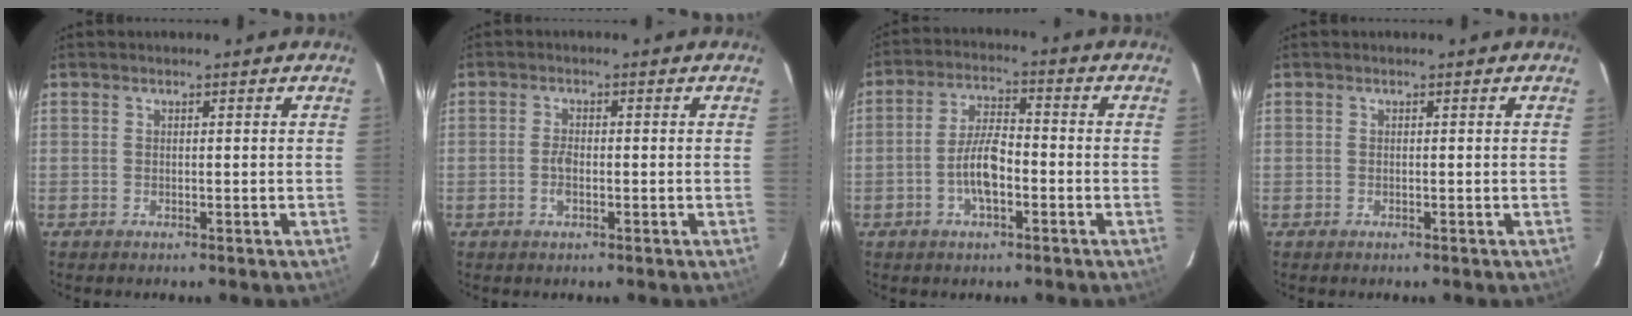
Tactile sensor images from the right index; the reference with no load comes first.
{"total": 2.4, "force": [-0.7, 1.1, 2.0], "torque": [-0.044, 0.001, -0.014]}
{"total": 7.2, "force": [-2.5, 2.6, 6.3], "torque": [-0.129, 0.009, -0.045]}
{"total": 0.0}